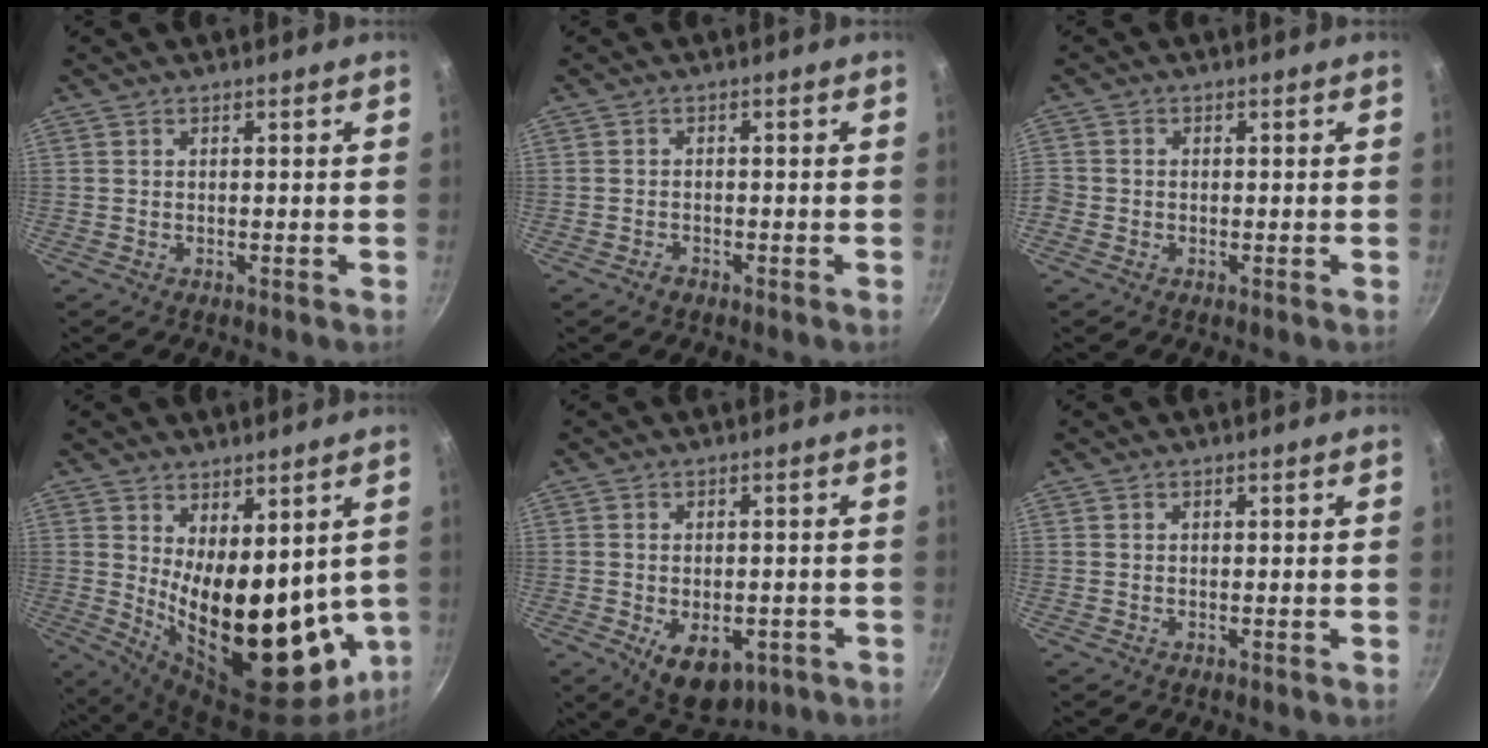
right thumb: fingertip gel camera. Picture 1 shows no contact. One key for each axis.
{"total": 1.6, "fx": -1.1, "fy": 1.0, "fz": 0.6, "tx": -0.008, "ty": 0.011, "tz": -0.019}
{"total": 1.9, "fx": -0.9, "fy": 1.6, "fz": 0.6, "tx": -0.016, "ty": 0.003, "tz": -0.023}
{"total": 22.1, "fx": 1.5, "fy": 10.9, "fz": 19.2, "tx": -0.245, "ty": -0.059, "tz": 0.054}
{"total": 9.6, "fx": -3.3, "fy": 5.8, "fz": 6.9, "tx": -0.074, "ty": 0.003, "tz": -0.028}
{"total": 0.0}